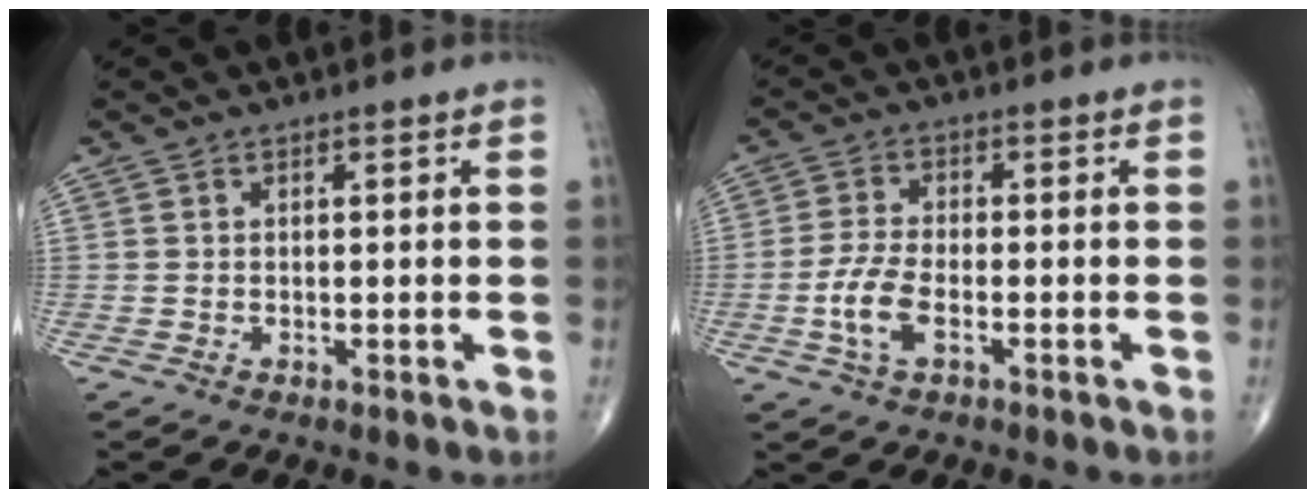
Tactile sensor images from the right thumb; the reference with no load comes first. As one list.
[{"total": 6.1, "force": [-2.1, 2.7, 5.1], "torque": [-0.115, 0.010, -0.042]}]